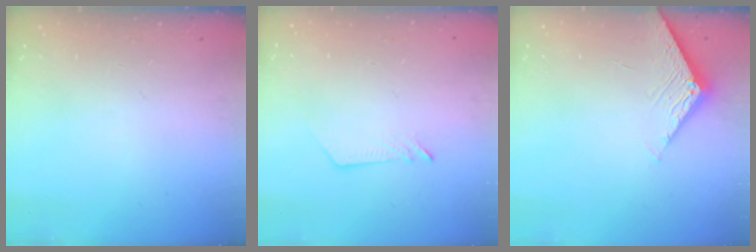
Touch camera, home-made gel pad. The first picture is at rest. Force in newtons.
{"total": 2.5, "press": 2.5, "slide": 0.2}
{"total": 3.6, "press": 3.6, "slide": 0.3}